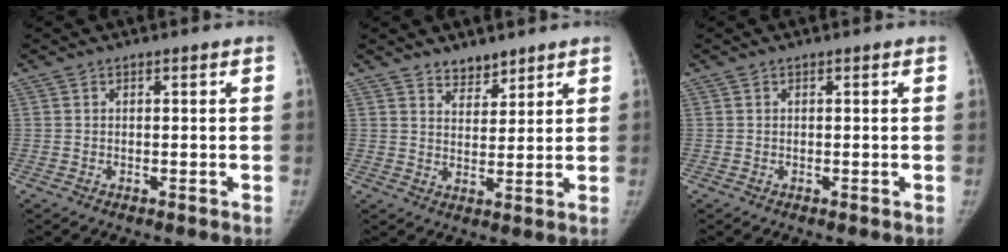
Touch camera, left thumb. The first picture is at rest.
{"total": 4.1, "force": [3.6, 1.8, 1.0], "torque": [0.005, -0.029, 0.062]}
{"total": 0.0}